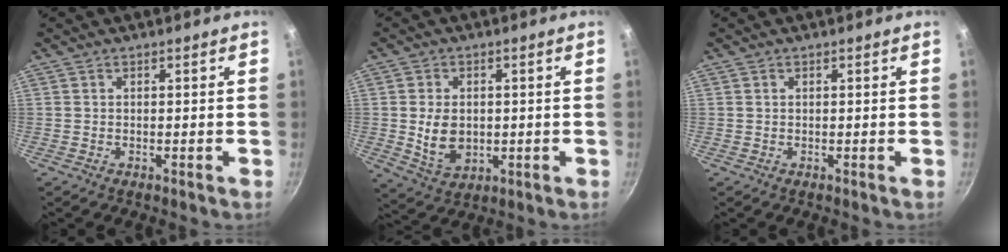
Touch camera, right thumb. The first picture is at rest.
{"total": 8.2, "force": [-0.1, 5.9, 5.6], "torque": [-0.091, -0.007, 0.009]}
{"total": 0.0}